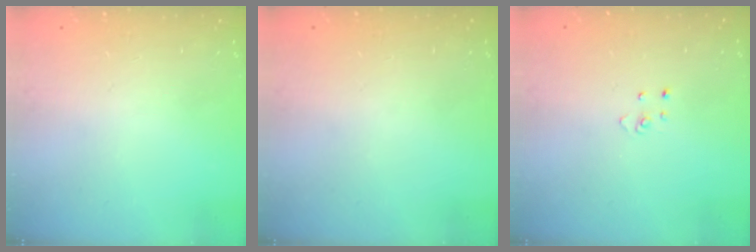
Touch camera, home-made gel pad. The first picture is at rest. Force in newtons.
{"total": 0.0}
{"total": 2.7, "press": 2.7, "slide": 0.3}